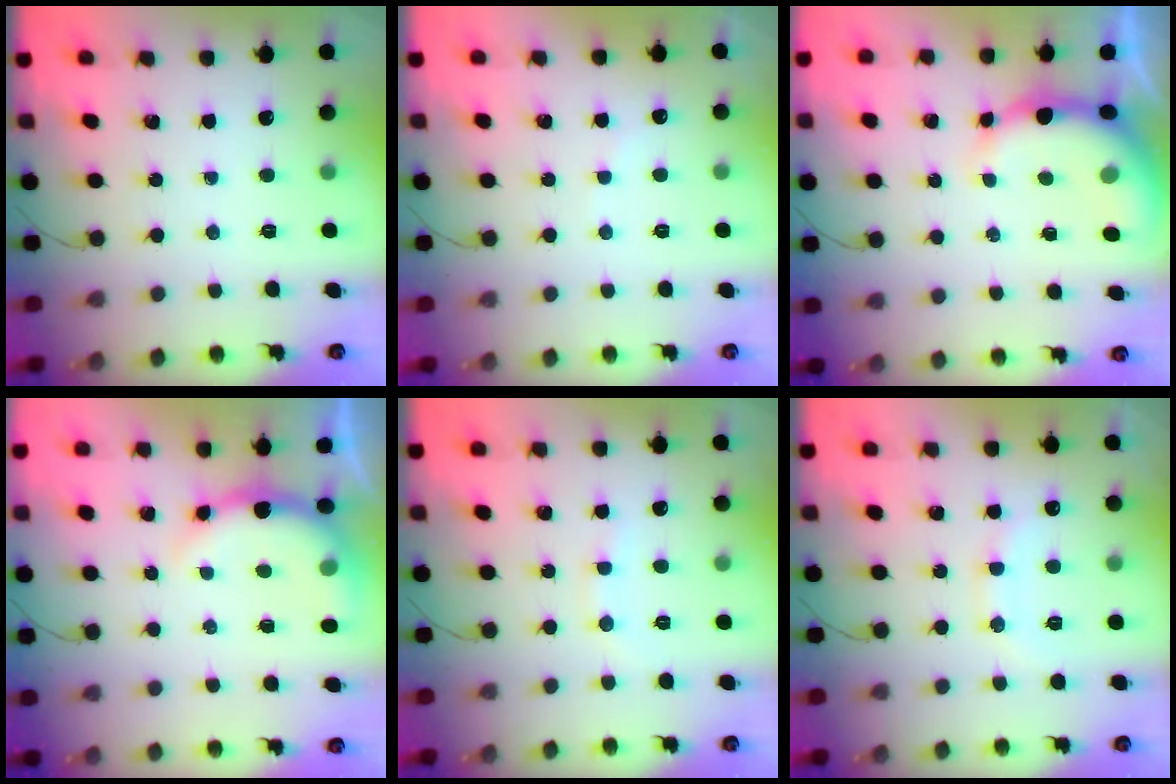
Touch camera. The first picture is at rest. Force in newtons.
{"total": 4.6, "press": 4.5, "slide": 0.6}
{"total": 8.7, "press": 8.7, "slide": 1.0}
{"total": 7.9, "press": 7.8, "slide": 1.4}
{"total": 6.2, "press": 6.0, "slide": 1.5}
{"total": 10.2, "press": 10.2, "slide": 0.9}